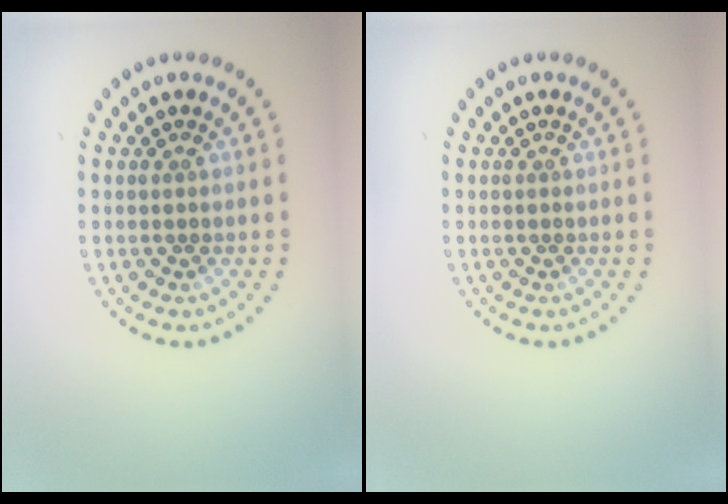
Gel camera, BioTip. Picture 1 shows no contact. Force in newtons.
{"total": 0.0}